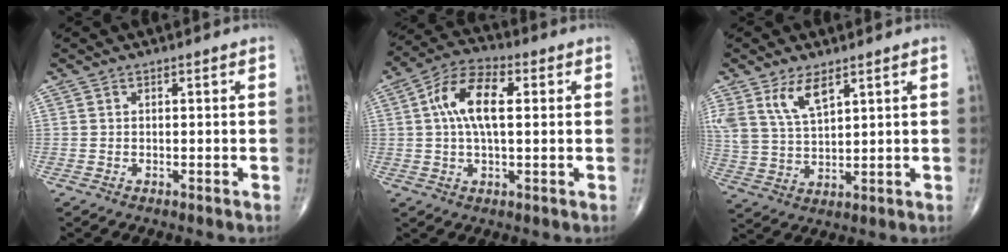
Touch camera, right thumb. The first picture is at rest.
{"total": 11.5, "force": [2.1, 5.5, 9.8], "torque": [-0.184, 0.023, 0.032]}
{"total": 7.6, "force": [4.6, 3.2, 5.2], "torque": [-0.099, -0.021, 0.099]}